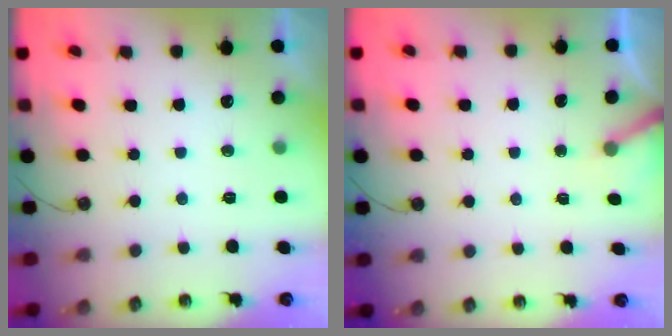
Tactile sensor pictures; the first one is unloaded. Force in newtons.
{"total": 4.3, "press": 4.3, "slide": 0.2}